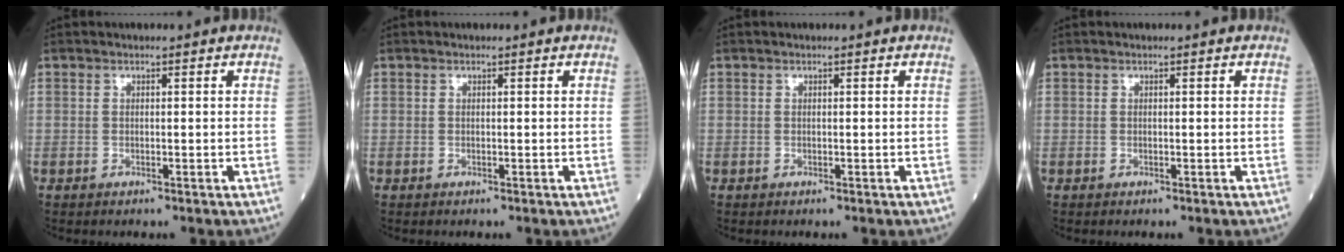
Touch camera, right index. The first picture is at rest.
{"total": 0.0}
{"total": 0.0}
{"total": 0.0}